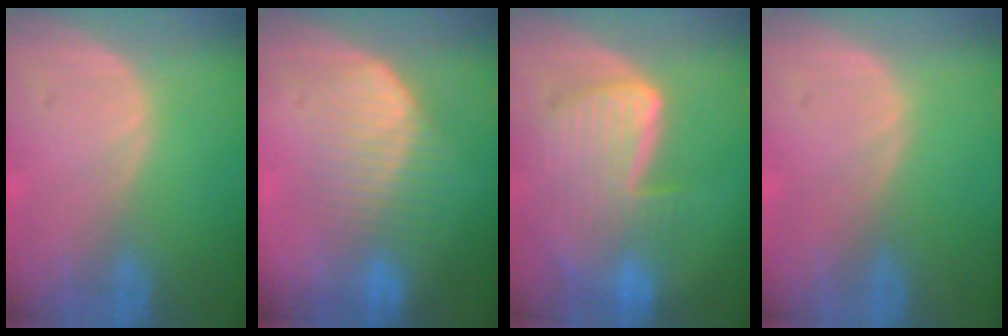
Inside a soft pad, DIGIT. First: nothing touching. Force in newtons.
{"total": 6.7, "press": 6.6, "slide": 1.4}
{"total": 9.1, "press": 8.0, "slide": 4.4}
{"total": 0.0}